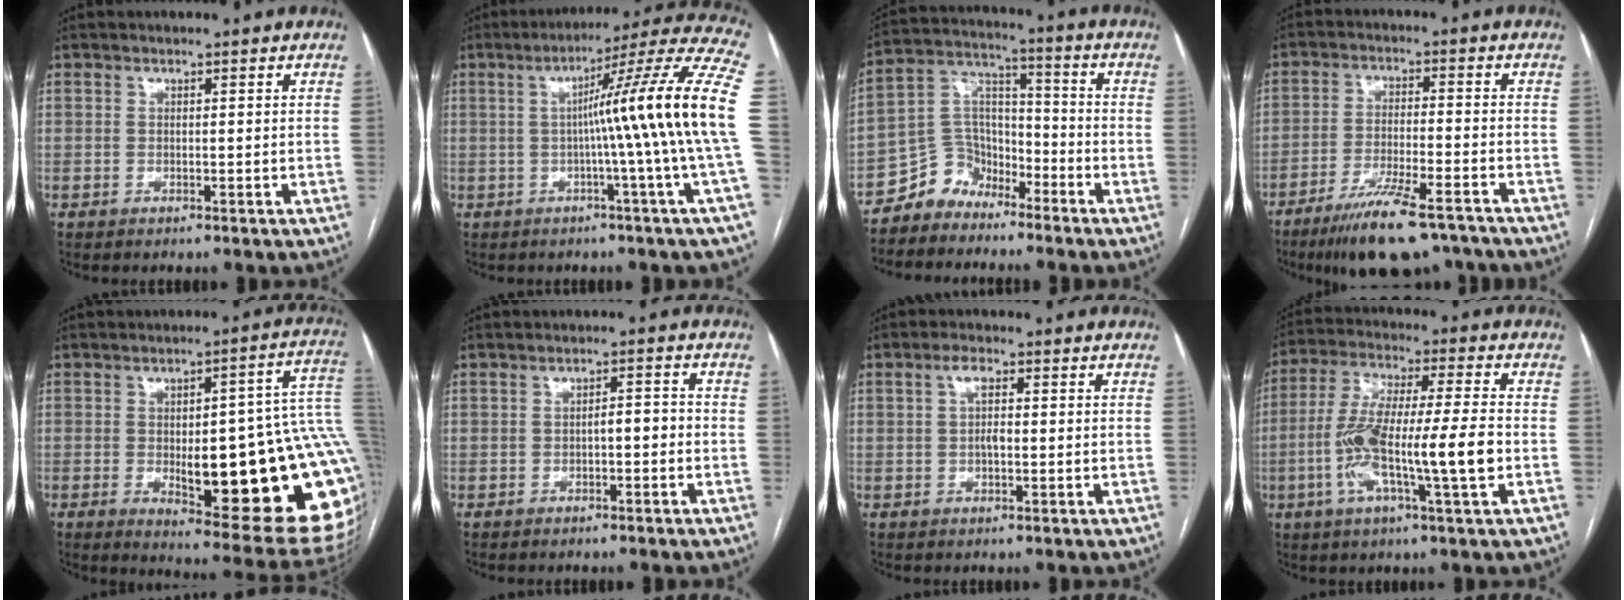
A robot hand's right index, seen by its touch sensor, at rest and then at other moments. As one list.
[{"total": 17.0, "force": [-0.9, -3.1, 16.7], "torque": [-0.216, 0.011, -0.025]}, {"total": 7.9, "force": [-6.1, 5.0, 0.4], "torque": [0.001, 0.048, -0.118]}, {"total": 13.5, "force": [-10.4, 2.5, 8.3], "torque": [-0.137, -0.018, -0.168]}, {"total": 26.9, "force": [-2.2, 6.1, 26.2], "torque": [-0.231, 0.016, -0.014]}, {"total": 2.5, "force": [-0.8, 0.9, 2.2], "torque": [-0.032, 0.012, -0.012]}, {"total": 2.9, "force": [0.3, 1.2, 2.7], "torque": [-0.051, 0.010, 0.004]}, {"total": 14.5, "force": [-3.2, 0.8, 14.1], "torque": [-0.272, 0.006, -0.061]}]